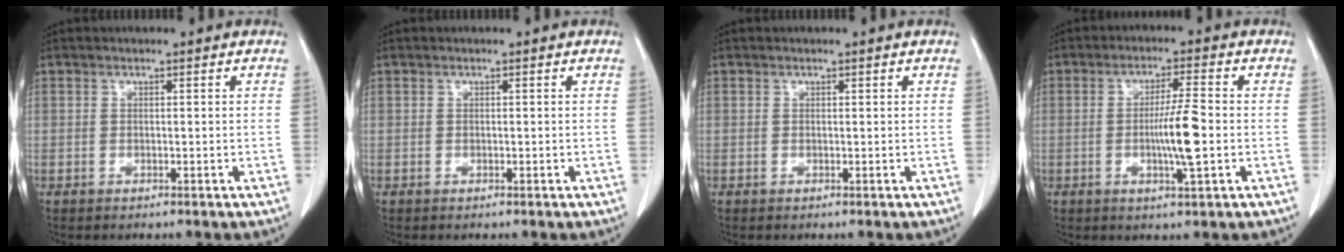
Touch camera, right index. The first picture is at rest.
{"total": 0.0}
{"total": 0.0}
{"total": 6.7, "force": [-1.0, 0.0, 6.6], "torque": [-0.116, -0.006, -0.017]}